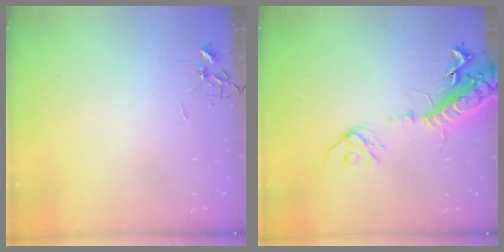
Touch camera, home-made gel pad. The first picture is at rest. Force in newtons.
{"total": 16.6, "press": 16.1, "slide": 4.0}